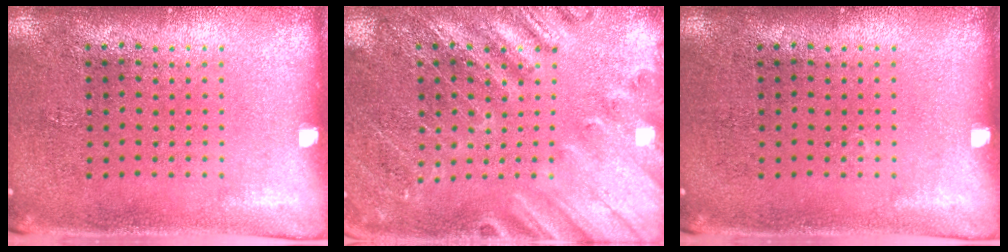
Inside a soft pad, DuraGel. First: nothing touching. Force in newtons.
{"total": 2.5, "press": 2.5, "slide": 0.2}
{"total": 0.0}